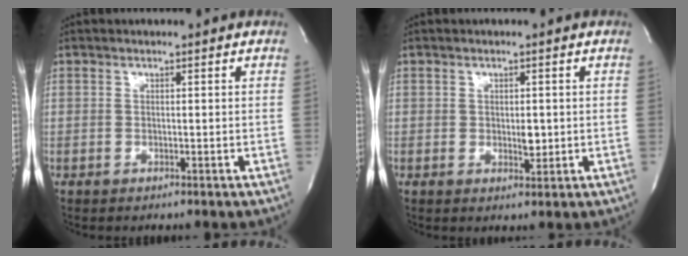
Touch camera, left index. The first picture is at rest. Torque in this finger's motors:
{"motor_torque": [0.07, -0.02, 0.05, 0.02]}